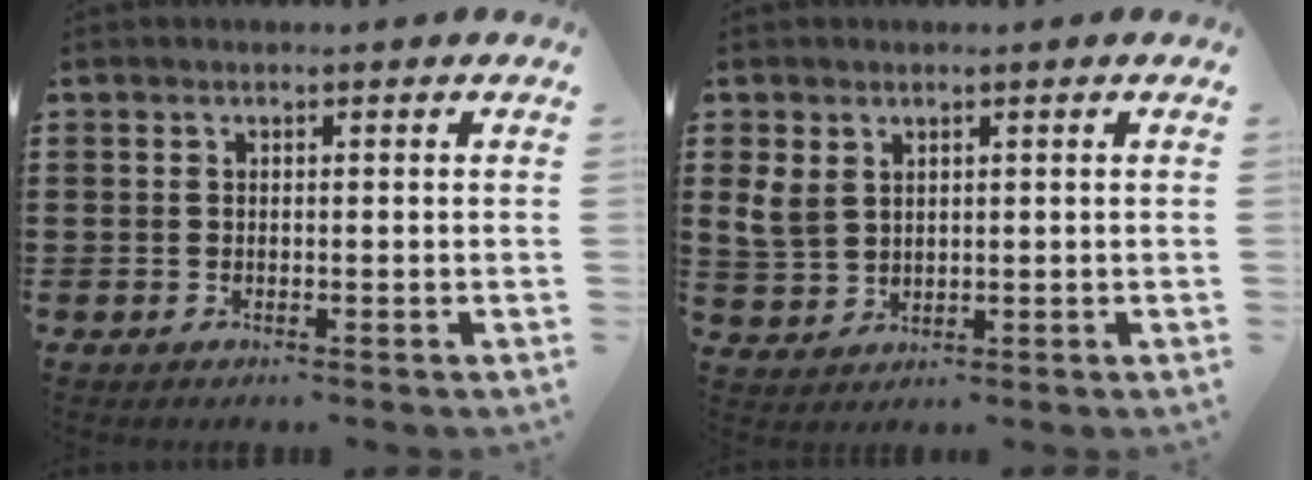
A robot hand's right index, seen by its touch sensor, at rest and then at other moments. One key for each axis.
{"total": 3.9, "fx": 1.8, "fy": 3.0, "fz": 1.8, "tx": -0.054, "ty": 0.008, "tz": 0.032}